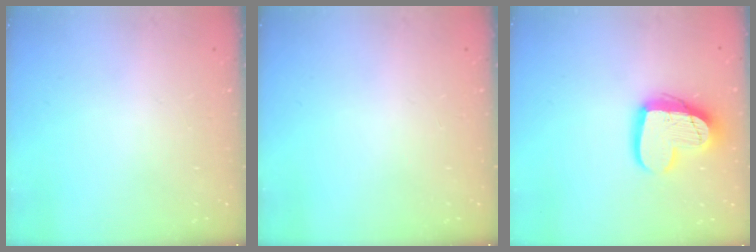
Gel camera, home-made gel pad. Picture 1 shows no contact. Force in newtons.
{"total": 0.0}
{"total": 15.9, "press": 15.9, "slide": 1.3}